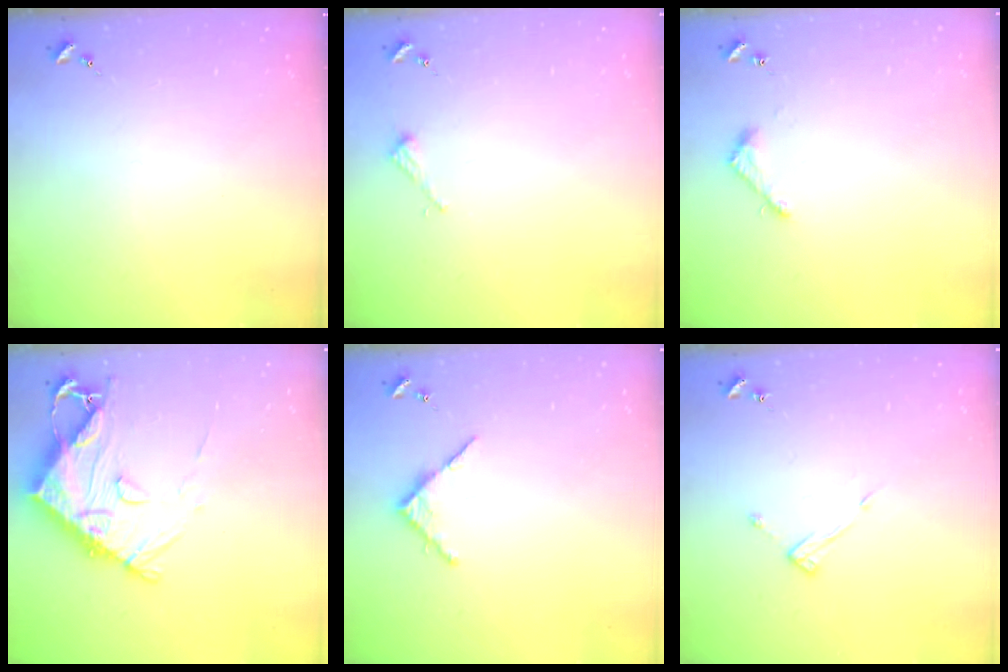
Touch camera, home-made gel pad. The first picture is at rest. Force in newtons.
{"total": 2.2, "press": 2.2, "slide": 0.2}
{"total": 3.6, "press": 3.6, "slide": 0.4}
{"total": 14.6, "press": 14.6, "slide": 1.5}
{"total": 4.9, "press": 4.9, "slide": 0.5}
{"total": 7.1, "press": 7.1, "slide": 0.5}